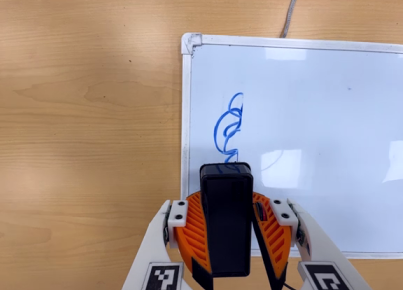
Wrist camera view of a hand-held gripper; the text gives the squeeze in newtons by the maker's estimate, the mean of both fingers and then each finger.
{"total": 10.7, "left": 10.4, "right": 10.9}